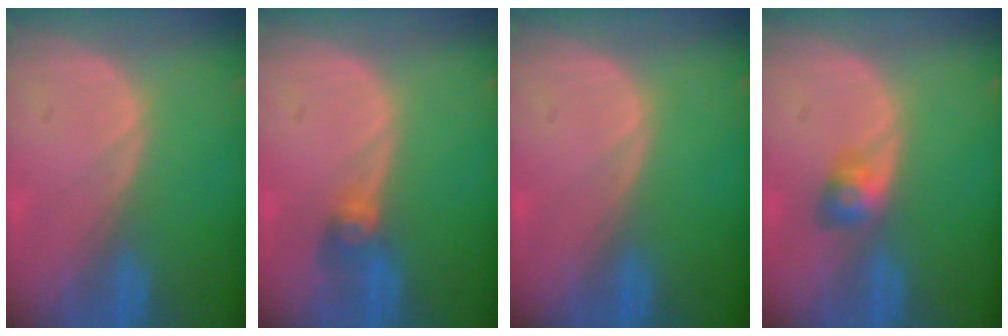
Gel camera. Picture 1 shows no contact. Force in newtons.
{"total": 2.7, "press": 2.7, "slide": 0.1}
{"total": 0.0}
{"total": 3.0, "press": 2.7, "slide": 1.4}